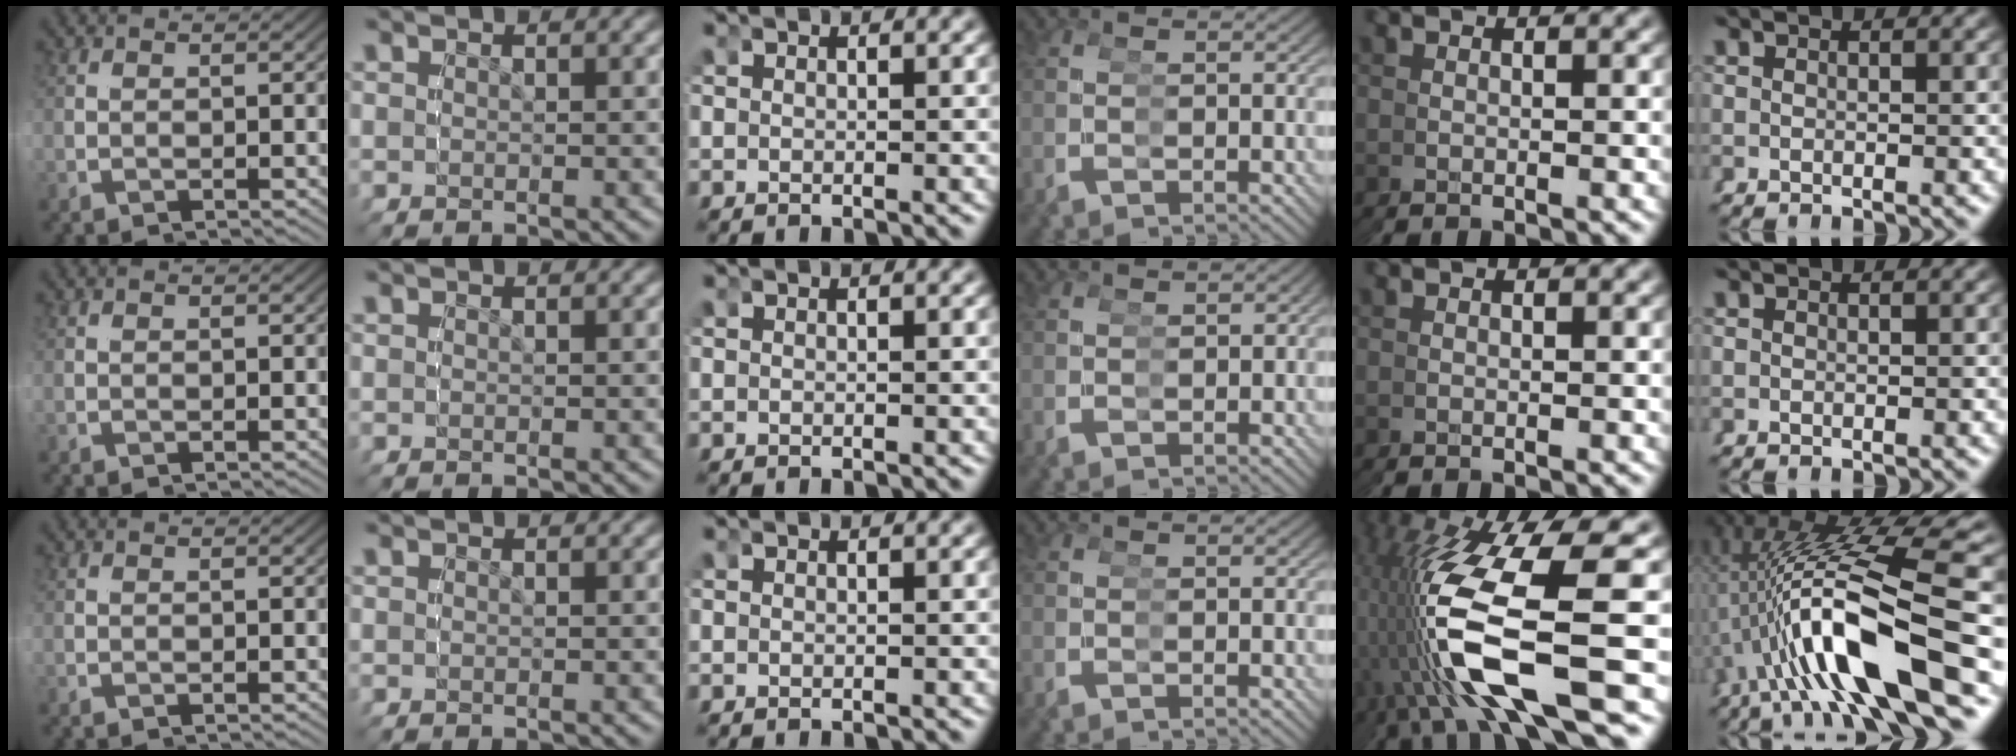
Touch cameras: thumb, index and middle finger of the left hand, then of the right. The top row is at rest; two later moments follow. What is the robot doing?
{"motion": "grasp_and_lifting", "object": "cup"}